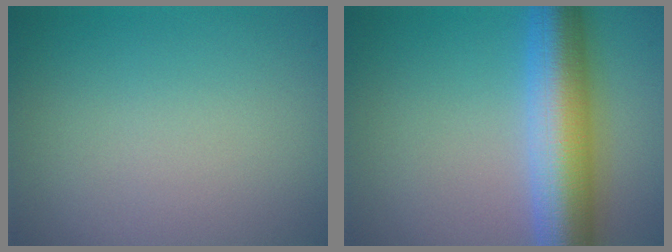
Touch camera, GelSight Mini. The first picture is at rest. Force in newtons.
{"total": 9.0, "press": 9.0, "slide": 0.2}